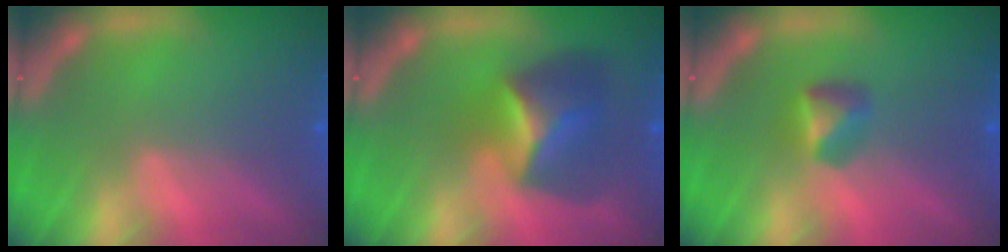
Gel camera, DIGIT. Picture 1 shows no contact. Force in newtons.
{"total": 5.4}
{"total": 1.9}